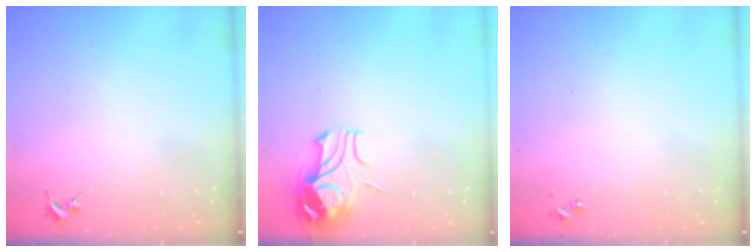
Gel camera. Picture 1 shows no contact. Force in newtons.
{"total": 9.6, "press": 9.5, "slide": 1.1}
{"total": 0.0}